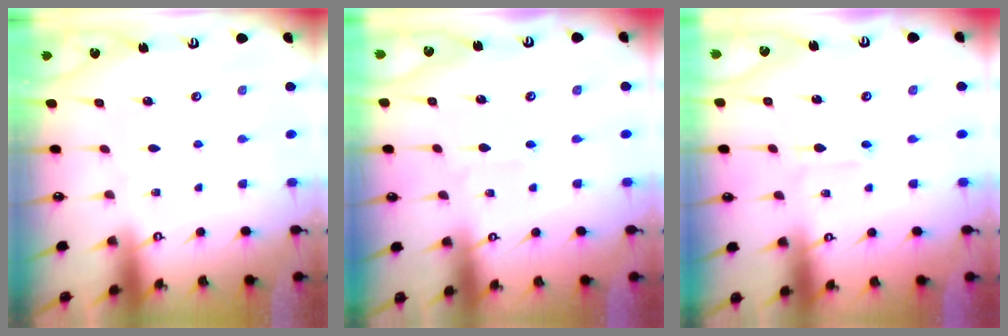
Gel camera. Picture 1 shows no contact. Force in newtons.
{"total": 2.2, "press": 2.2, "slide": 0.3}
{"total": 1.8, "press": 1.8, "slide": 0.2}